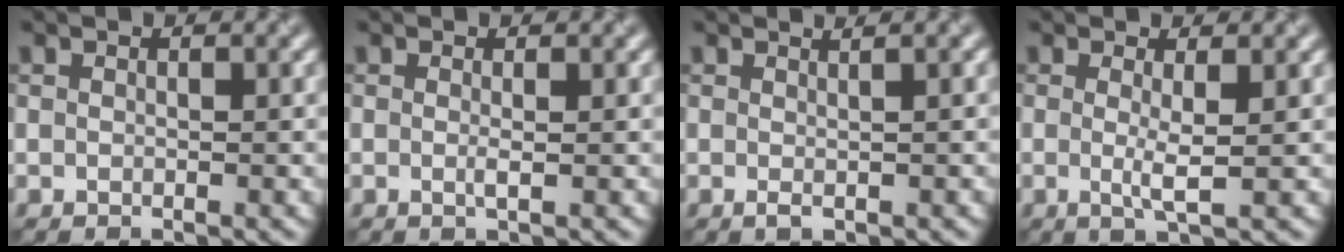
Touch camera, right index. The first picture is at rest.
{"total": 0.9, "force": [0.0, 0.1, 0.9], "torque": [-0.017, -0.003, -0.002]}
{"total": 2.1, "force": [0.5, 0.7, 1.9], "torque": [-0.022, 0.000, -0.001]}
{"total": 2.3, "force": [0.1, 0.3, 2.2], "torque": [-0.043, -0.009, 0.000]}